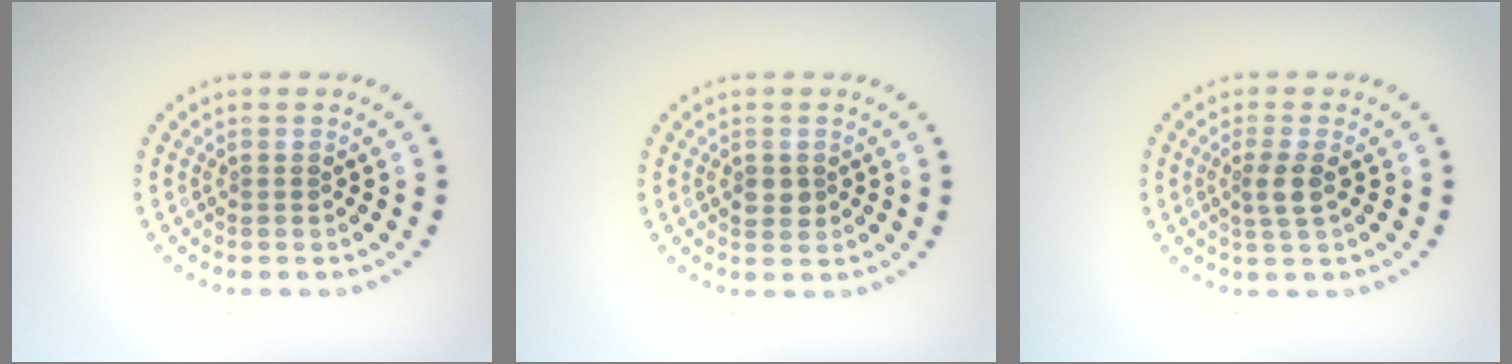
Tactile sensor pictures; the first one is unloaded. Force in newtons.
{"total": 1.4, "press": 1.4, "slide": 0.2}
{"total": 1.9, "press": 1.6, "slide": 1.0}